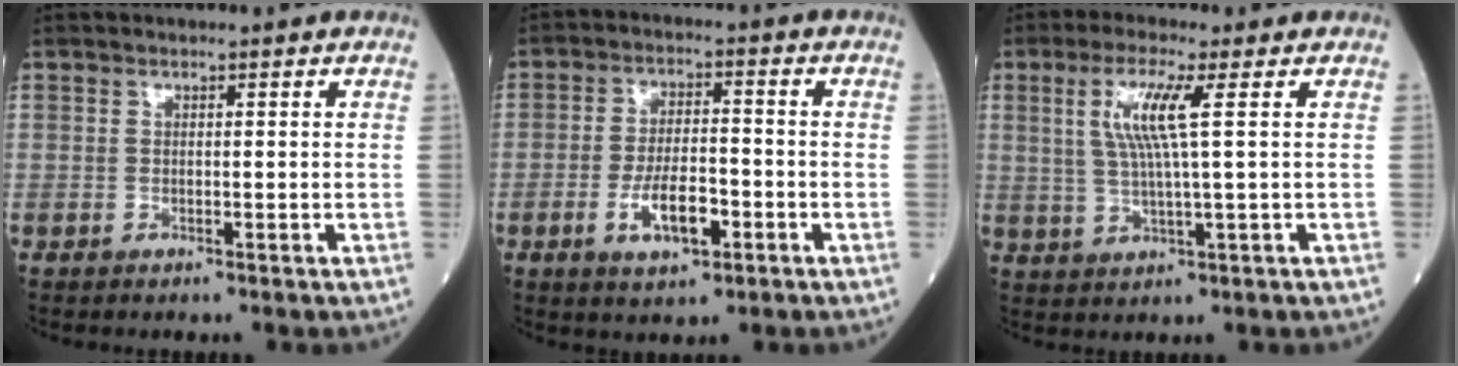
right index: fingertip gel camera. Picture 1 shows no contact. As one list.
[{"total": 7.3, "force": [-2.8, 2.6, 6.3], "torque": [-0.121, 0.000, -0.046]}, {"total": 6.8, "force": [1.9, -0.2, 6.5], "torque": [-0.138, 0.004, 0.041]}]